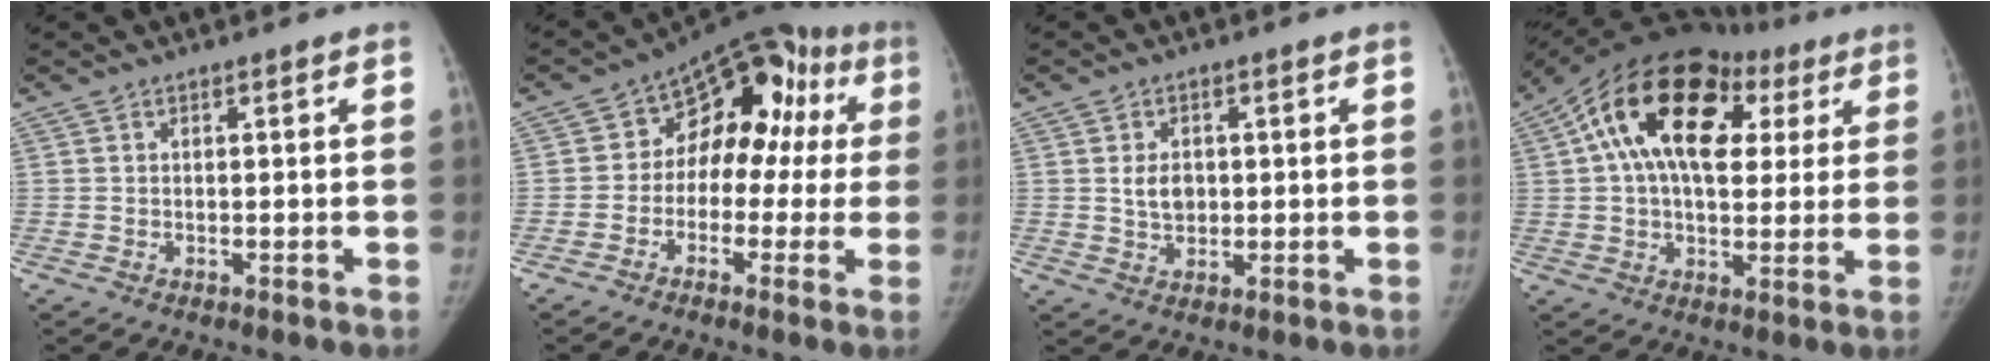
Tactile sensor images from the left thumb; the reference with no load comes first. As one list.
[{"total": 16.0, "force": [1.2, 11.0, 11.4], "torque": [-0.087, 0.059, 0.004]}, {"total": 4.3, "force": [0.5, 3.2, 2.8], "torque": [-0.033, -0.003, 0.012]}, {"total": 22.2, "force": [7.4, 13.6, 15.9], "torque": [-0.250, 0.037, 0.112]}]